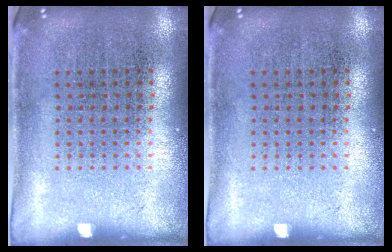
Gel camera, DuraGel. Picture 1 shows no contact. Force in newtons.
{"total": 0.0}